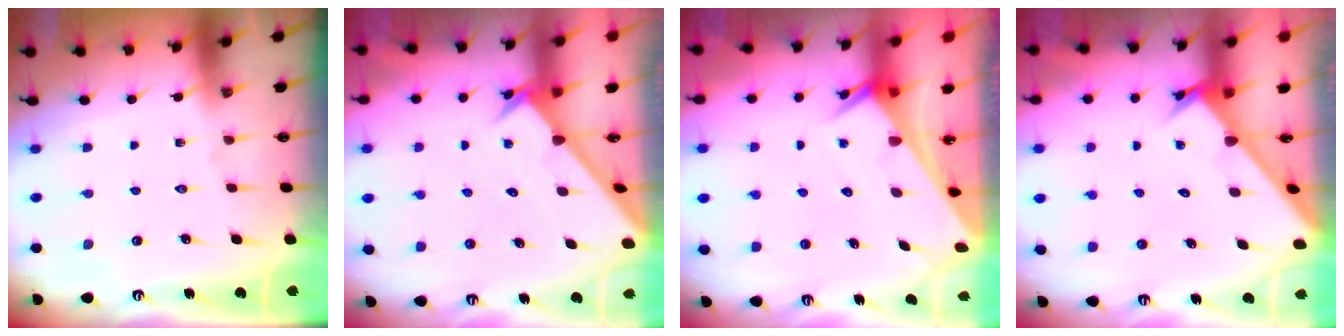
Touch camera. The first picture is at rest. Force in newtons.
{"total": 2.6, "press": 2.6, "slide": 0.2}
{"total": 2.6, "press": 2.6, "slide": 0.2}
{"total": 2.4, "press": 2.4, "slide": 0.1}